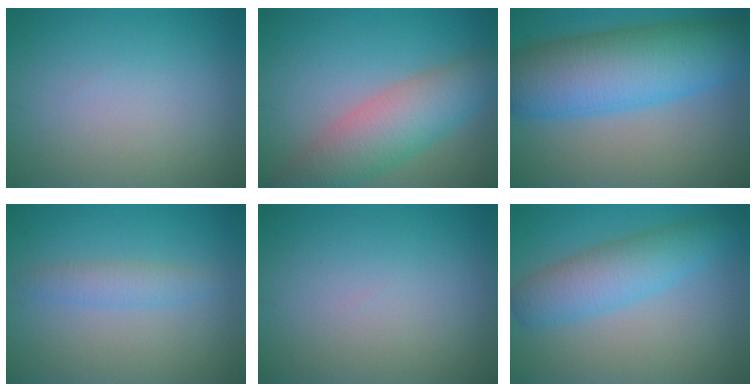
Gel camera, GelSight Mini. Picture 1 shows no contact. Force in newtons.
{"total": 6.7, "press": 6.7, "slide": 0.2}
{"total": 11.0, "press": 11.0, "slide": 0.4}
{"total": 1.9, "press": 1.9, "slide": 0.0}
{"total": 0.0}
{"total": 5.0, "press": 5.0, "slide": 0.1}